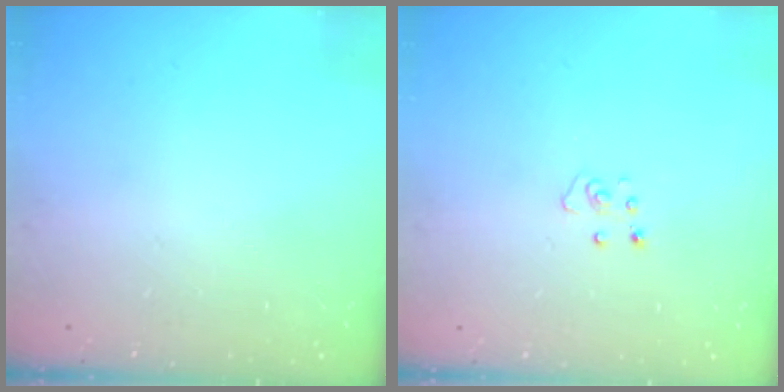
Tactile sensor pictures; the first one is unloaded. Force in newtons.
{"total": 3.1, "press": 3.1, "slide": 0.2}